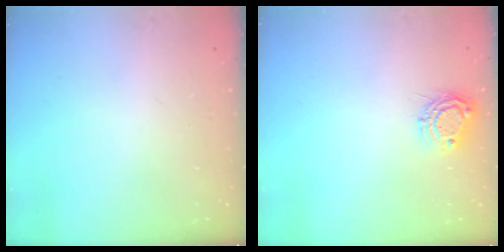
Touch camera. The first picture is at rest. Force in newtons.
{"total": 7.9, "press": 7.9, "slide": 0.7}